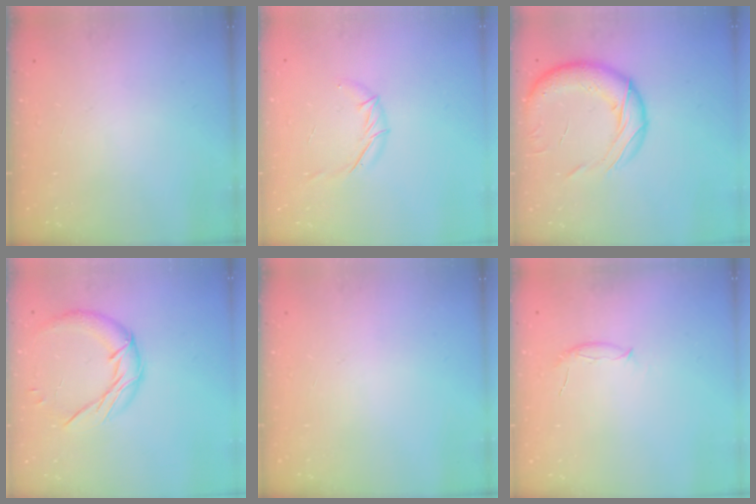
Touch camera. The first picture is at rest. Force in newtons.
{"total": 5.8, "press": 5.7, "slide": 1.3}
{"total": 17.5, "press": 17.1, "slide": 3.9}
{"total": 11.5, "press": 11.5, "slide": 0.8}
{"total": 0.0}
{"total": 5.6, "press": 5.5, "slide": 0.9}